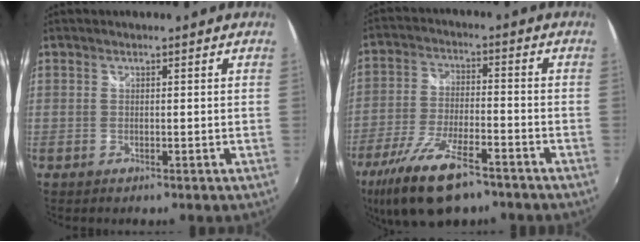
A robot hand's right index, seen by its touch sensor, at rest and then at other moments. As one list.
[{"total": 15.9, "force": [-10.8, 5.2, 10.4], "torque": [-0.225, -0.035, -0.193]}]